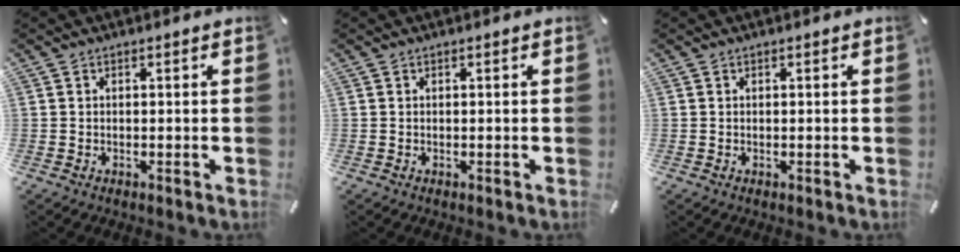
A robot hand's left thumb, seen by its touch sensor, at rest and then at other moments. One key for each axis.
{"total": 0.0}
{"total": 0.0}